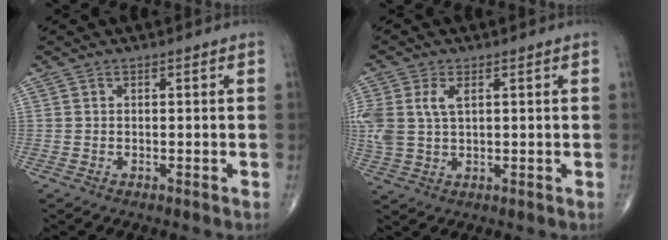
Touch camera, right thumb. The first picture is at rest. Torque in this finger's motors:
{"motor_torque": [0.78, 0.78, 0.95, 0.43, 0.07]}